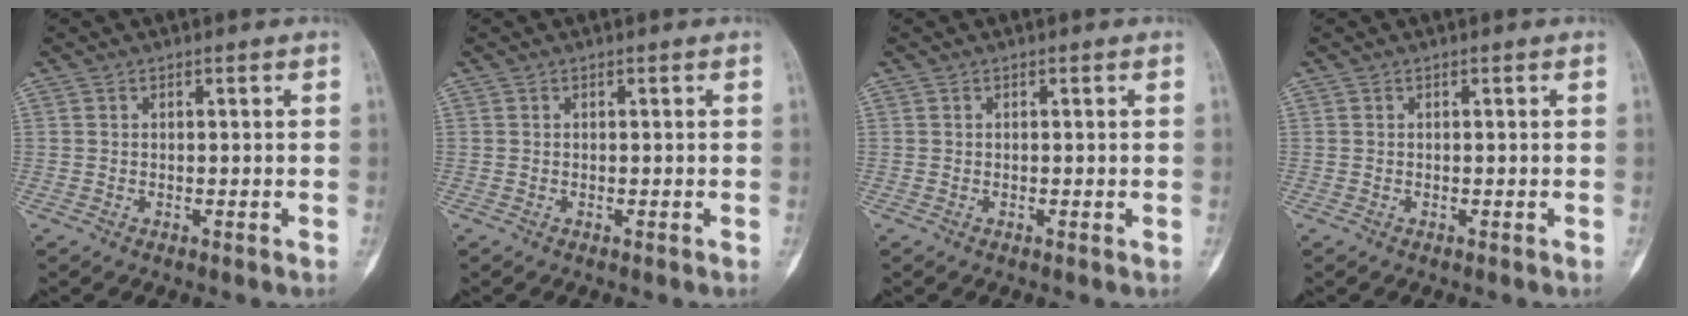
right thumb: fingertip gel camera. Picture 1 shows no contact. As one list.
[{"total": 0.0}, {"total": 0.0}, {"total": 0.0}]